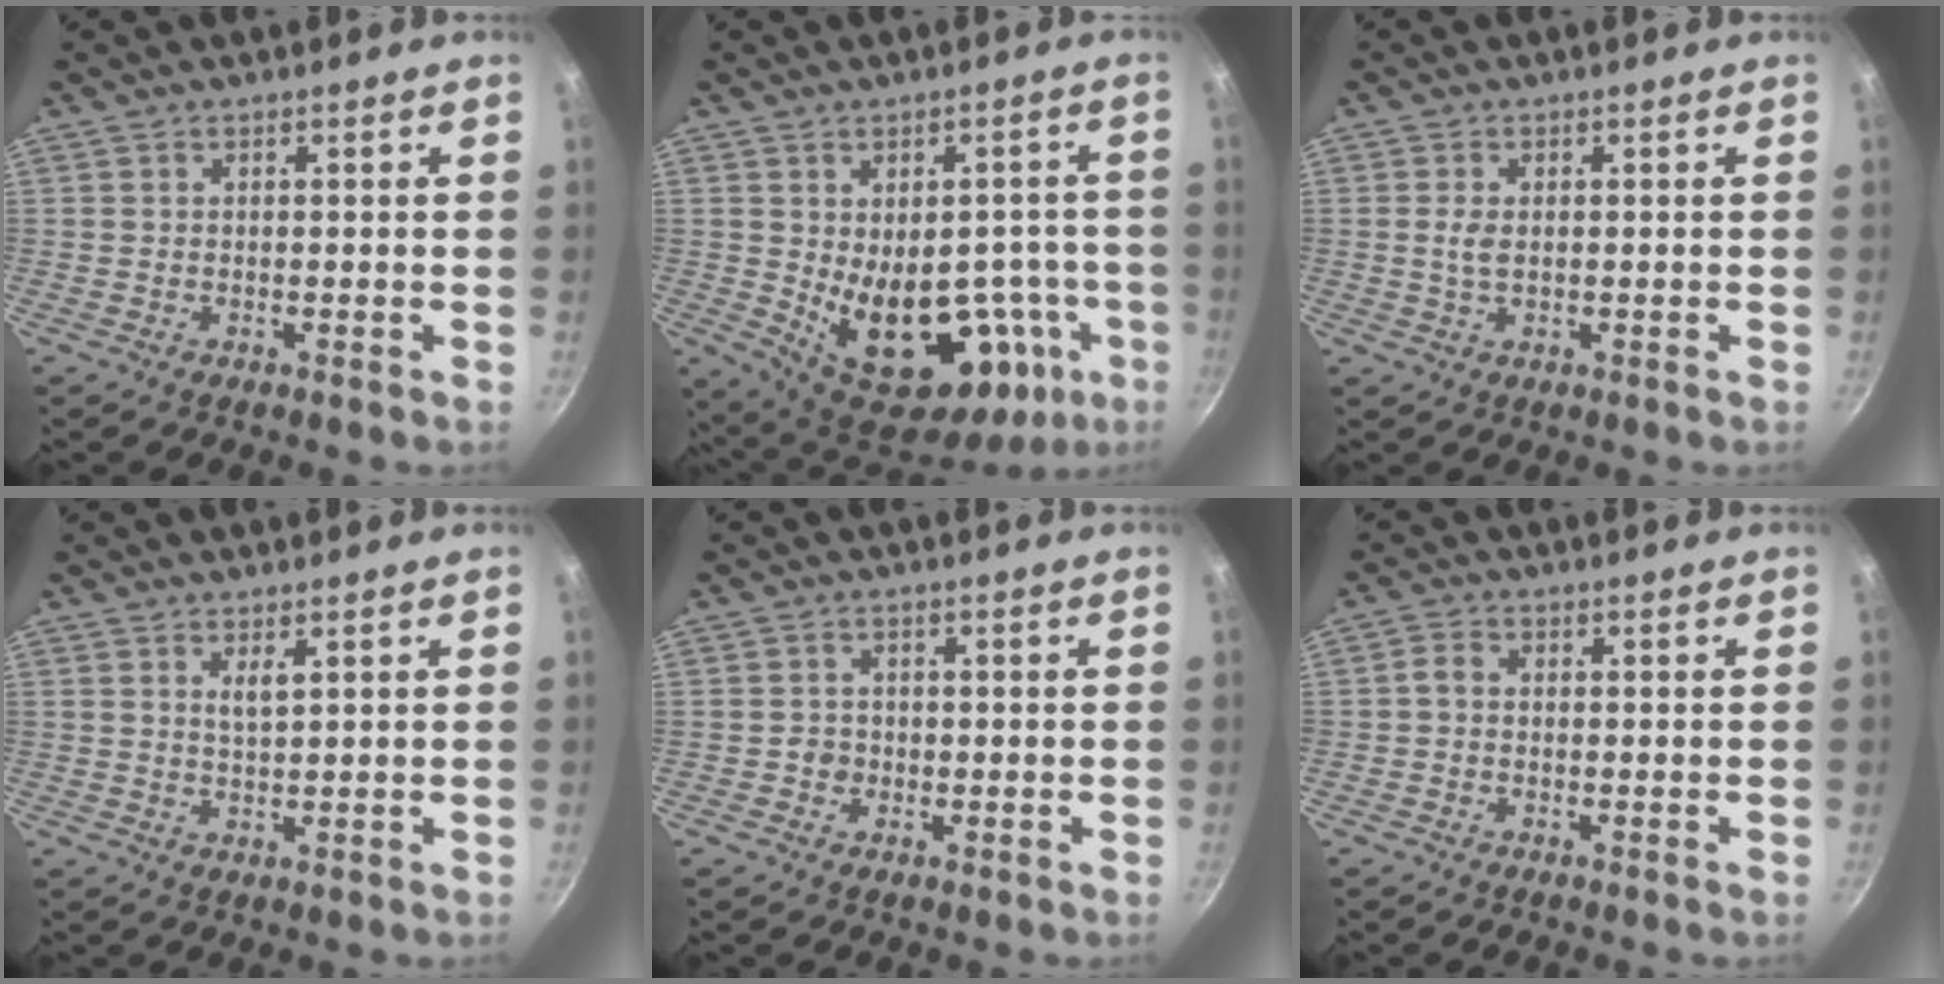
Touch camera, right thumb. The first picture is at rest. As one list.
[{"total": 21.9, "force": [-4.5, 13.5, 16.6], "torque": [-0.185, -0.003, -0.032]}, {"total": 2.6, "force": [0.2, 1.5, 2.1], "torque": [-0.039, -0.003, 0.004]}, {"total": 2.3, "force": [1.1, 0.6, 1.9], "torque": [-0.033, -0.007, 0.023]}, {"total": 2.1, "force": [-0.6, 2.0, 0.5], "torque": [0.002, 0.004, -0.010]}, {"total": 1.9, "force": [-0.4, 1.4, 1.2], "torque": [-0.026, 0.010, -0.014]}]